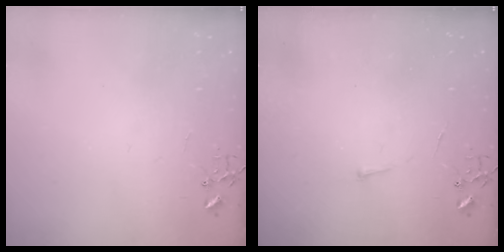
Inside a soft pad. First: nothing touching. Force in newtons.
{"total": 2.9, "press": 2.9, "slide": 0.4}